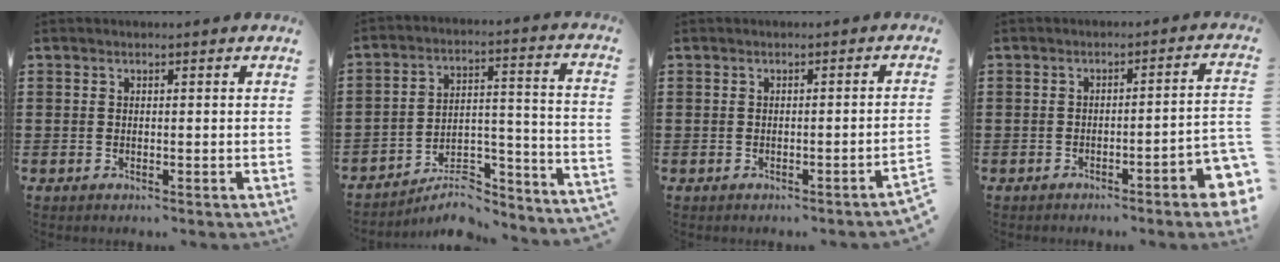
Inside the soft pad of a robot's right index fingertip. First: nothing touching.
{"total": 5.9, "force": [-5.0, 1.7, 2.6], "torque": [-0.041, -0.002, -0.097]}
{"total": 1.1, "force": [-0.8, -0.2, 0.7], "torque": [-0.013, -0.003, -0.015]}
{"total": 4.0, "force": [-2.8, 0.0, 2.8], "torque": [-0.045, -0.010, -0.053]}